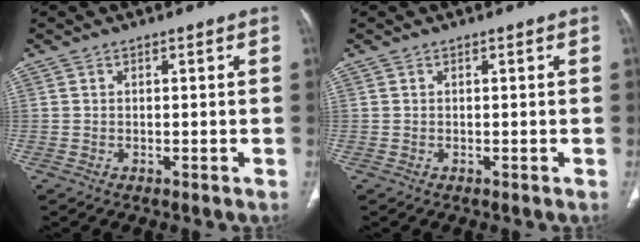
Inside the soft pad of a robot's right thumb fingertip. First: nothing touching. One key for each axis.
{"total": 0.0}